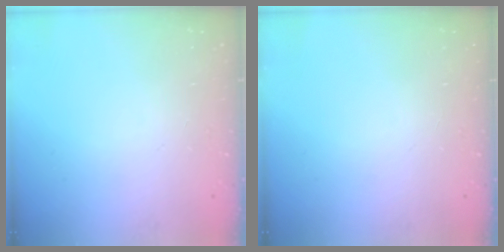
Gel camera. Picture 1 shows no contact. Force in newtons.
{"total": 0.0}